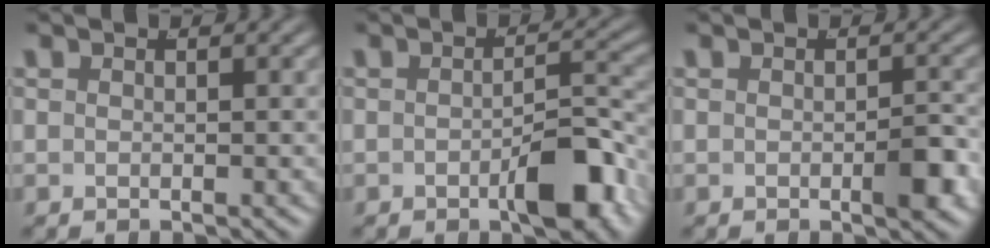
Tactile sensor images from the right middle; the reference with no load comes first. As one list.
[{"total": 4.7, "force": [-2.3, 1.4, 3.8], "torque": [-0.043, -0.001, -0.037]}, {"total": 2.2, "force": [-0.8, 0.7, 1.9], "torque": [-0.029, -0.004, -0.015]}]